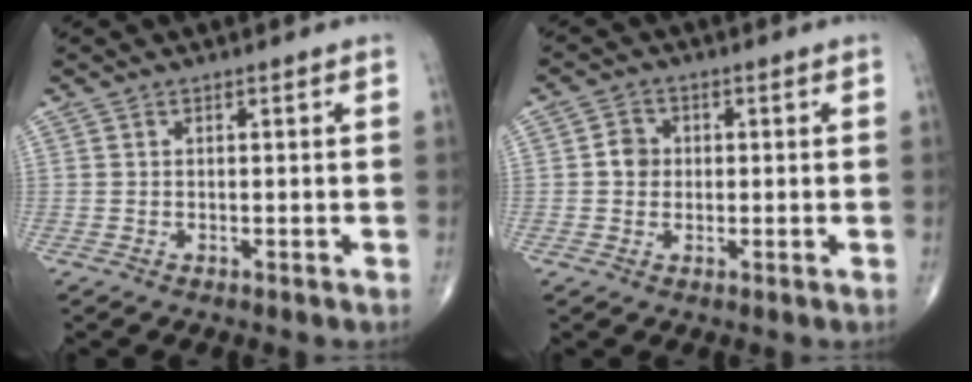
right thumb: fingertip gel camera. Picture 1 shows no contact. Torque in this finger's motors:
{"motor_torque": [0.30, 0.47, 0.37, 0.09, 0.05]}